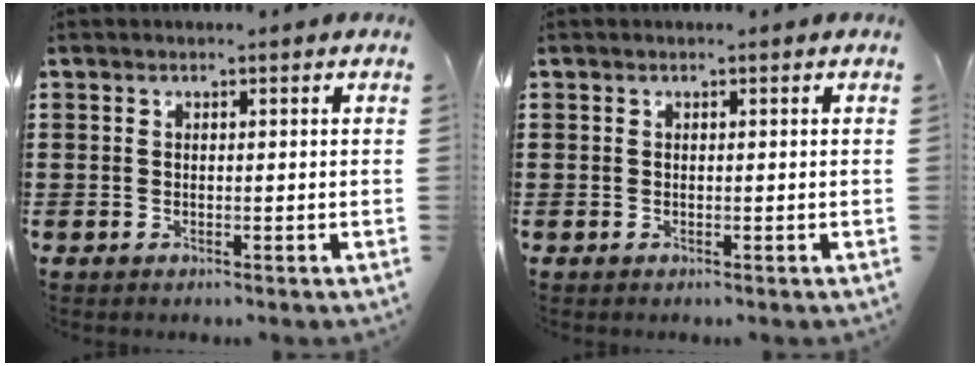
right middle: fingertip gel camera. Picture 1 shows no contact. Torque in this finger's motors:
{"motor_torque": [0.00, 0.00, 0.00, 0.00]}